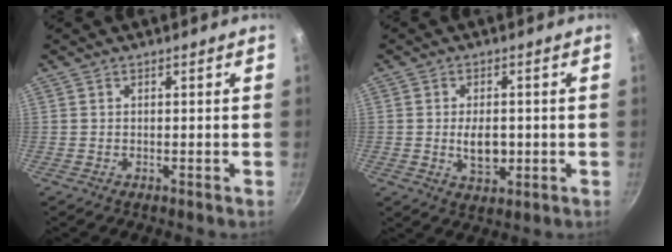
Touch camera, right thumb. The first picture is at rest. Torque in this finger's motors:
{"motor_torque": [0.43, 0.09, 0.80, -0.52, 0.16]}